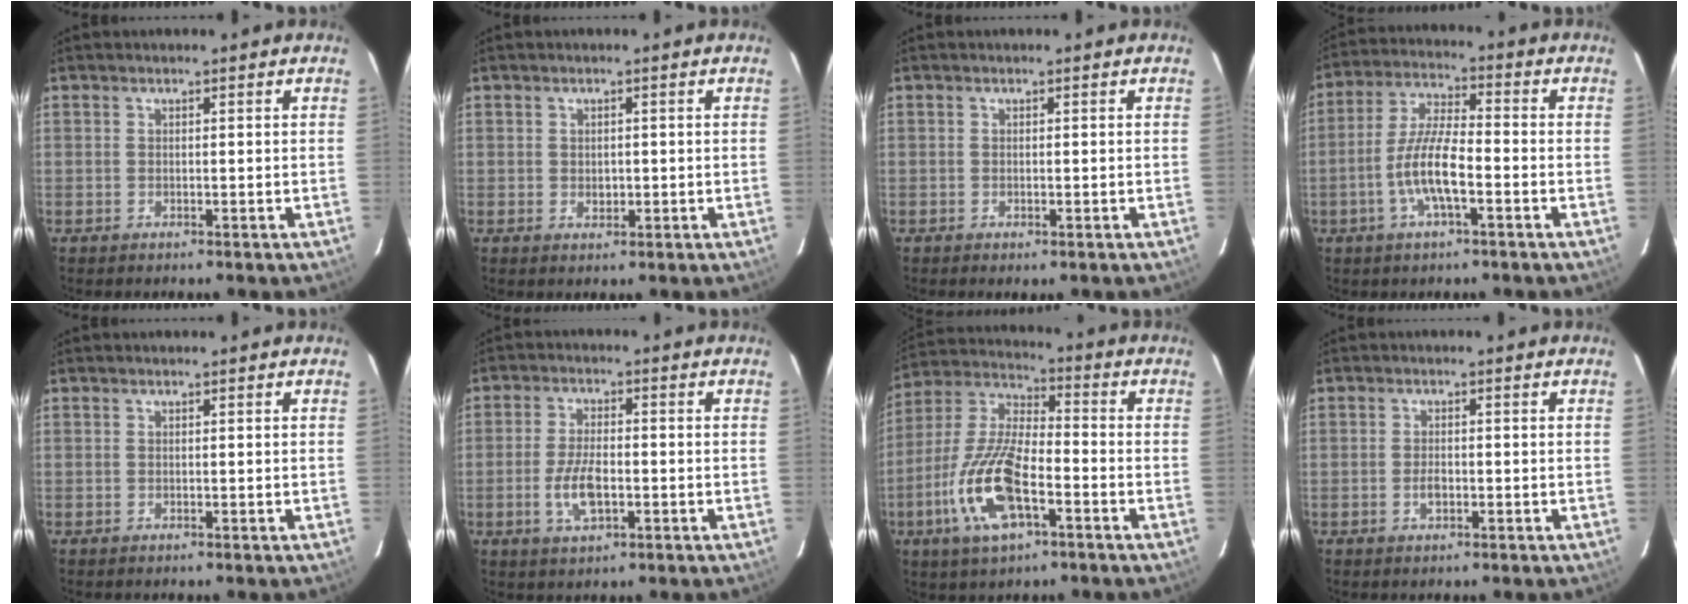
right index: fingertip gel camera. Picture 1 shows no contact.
{"total": 1.8, "force": [-0.1, 1.6, 0.9], "torque": [-0.012, 0.001, 0.001]}
{"total": 0.7, "force": [-0.3, 0.1, 0.6], "torque": [-0.011, 0.000, -0.004]}
{"total": 9.5, "force": [-3.5, 2.4, 8.5], "torque": [-0.177, 0.003, -0.066]}
{"total": 0.0}
{"total": 7.0, "force": [-2.0, 3.1, 5.9], "torque": [-0.122, -0.004, -0.036]}
{"total": 16.1, "force": [-6.4, 6.2, 13.5], "torque": [-0.291, -0.009, -0.127]}
{"total": 2.1, "force": [-0.7, 1.2, 1.5], "torque": [-0.030, 0.000, -0.012]}